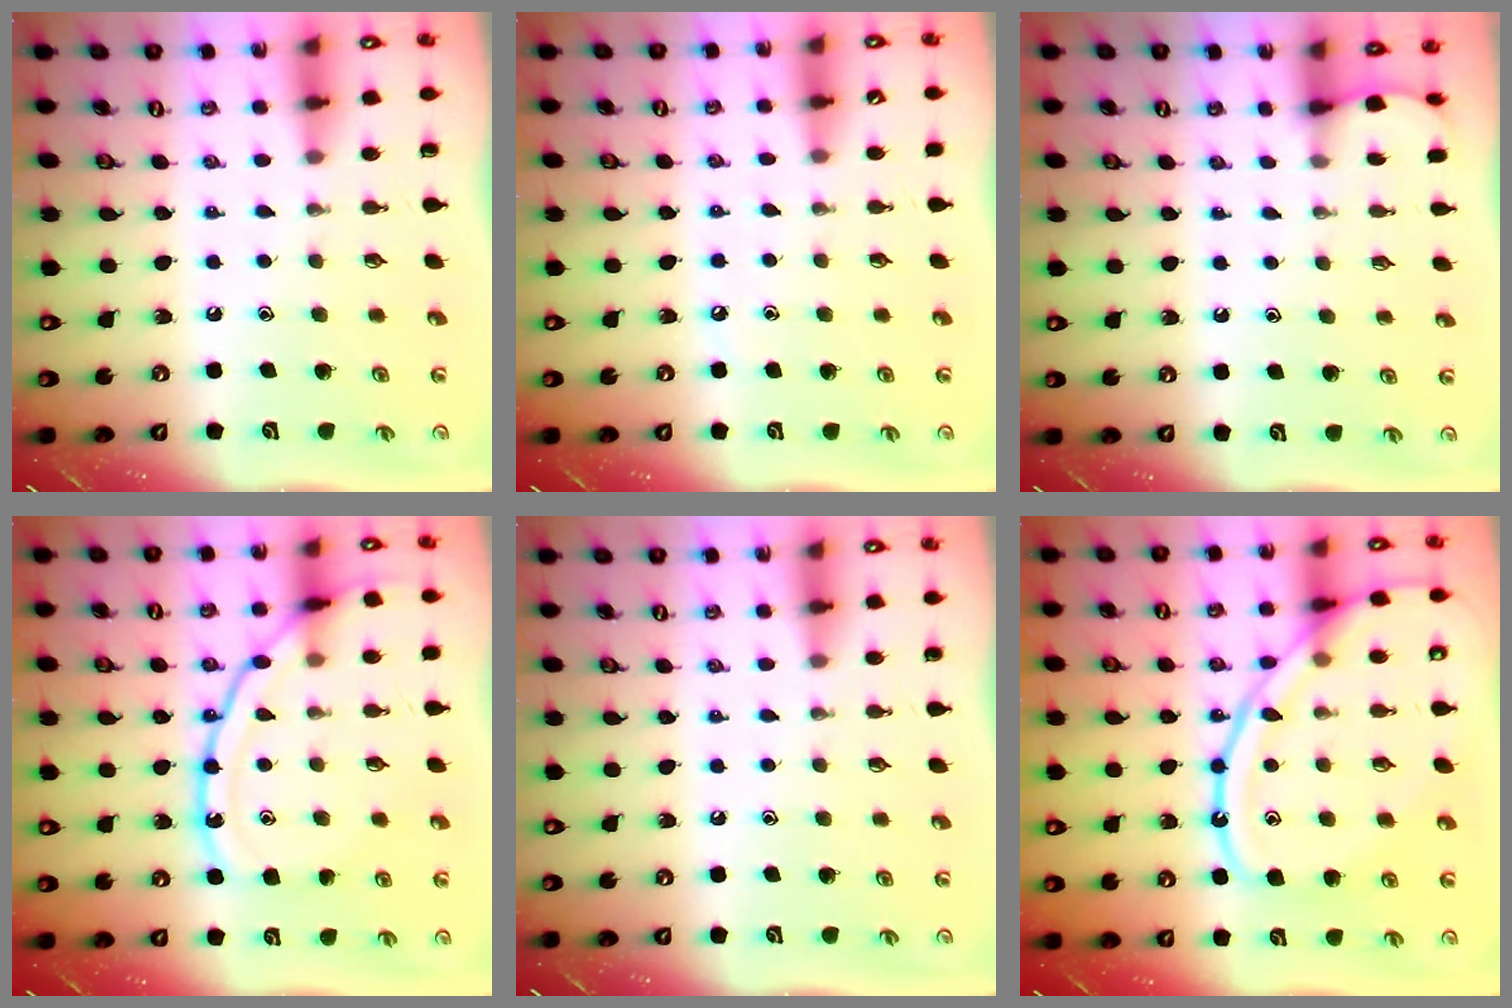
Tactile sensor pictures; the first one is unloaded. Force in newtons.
{"total": 3.0, "press": 3.0, "slide": 0.4}
{"total": 1.9, "press": 1.9, "slide": 0.2}
{"total": 15.1, "press": 15.0, "slide": 1.4}
{"total": 0.0}
{"total": 18.0, "press": 17.9, "slide": 1.7}